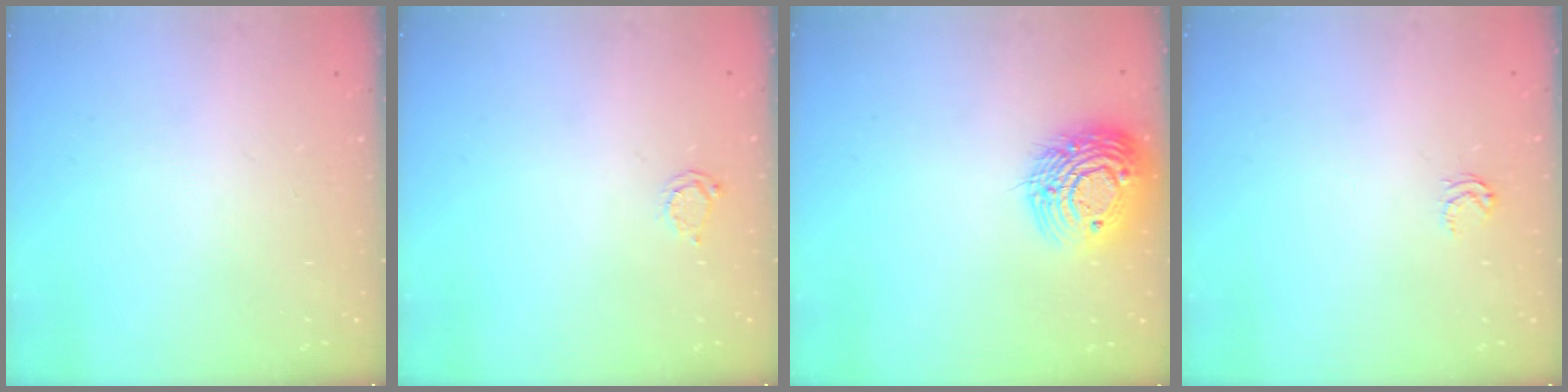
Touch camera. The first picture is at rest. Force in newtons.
{"total": 2.3, "press": 2.3, "slide": 0.3}
{"total": 16.4, "press": 16.3, "slide": 1.4}
{"total": 3.2, "press": 3.1, "slide": 0.7}